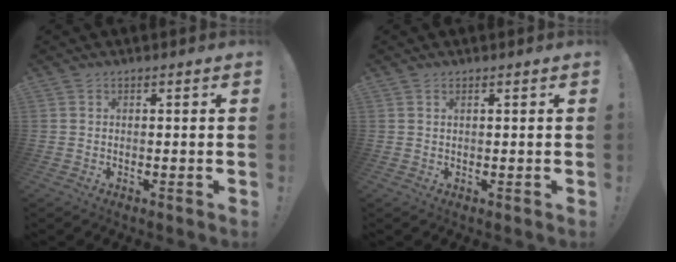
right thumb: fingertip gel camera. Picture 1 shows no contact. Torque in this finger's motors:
{"motor_torque": [0.22, 0.03, -0.06, 0.06, 0.05]}